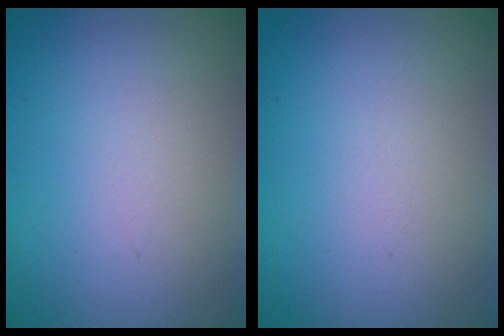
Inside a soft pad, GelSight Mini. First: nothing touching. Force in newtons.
{"total": 0.0}